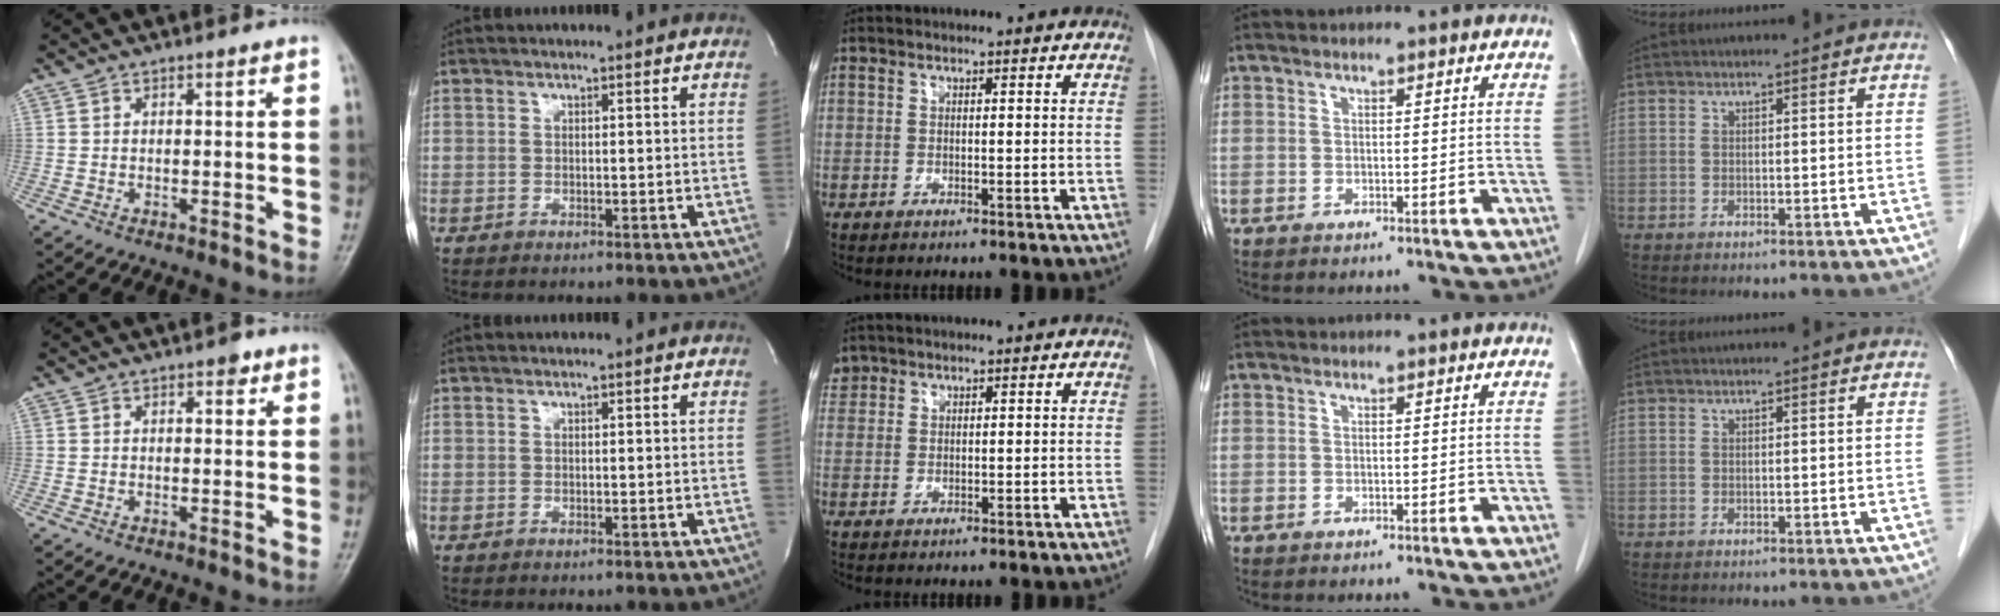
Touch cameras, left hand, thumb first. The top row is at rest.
{"thumb": {"total": 1.7, "force": [0.9, 1.0, 1.0], "torque": [-0.002, -0.001, 0.008]}, "middle": {"total": 2.2, "force": [1.7, 1.3, -0.1], "torque": [0.007, 0.012, 0.032]}}